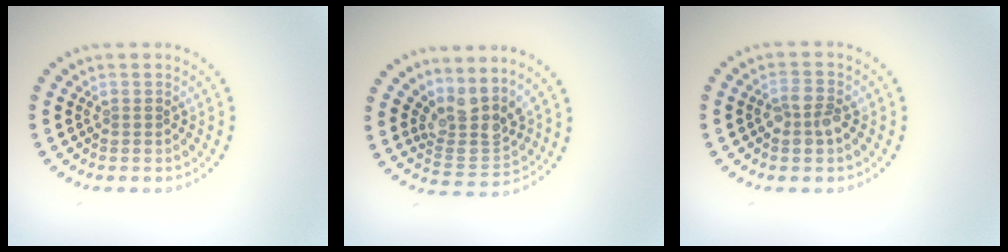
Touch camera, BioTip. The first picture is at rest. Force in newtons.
{"total": 3.8, "press": 2.7, "slide": 2.6}
{"total": 2.3, "press": 2.2, "slide": 0.6}